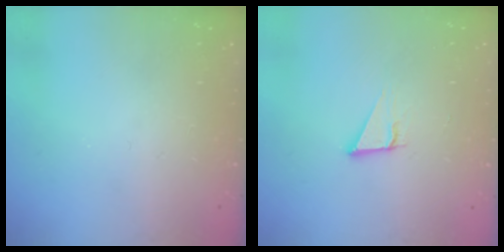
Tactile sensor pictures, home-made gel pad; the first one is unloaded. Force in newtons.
{"total": 2.9, "press": 2.9, "slide": 0.1}